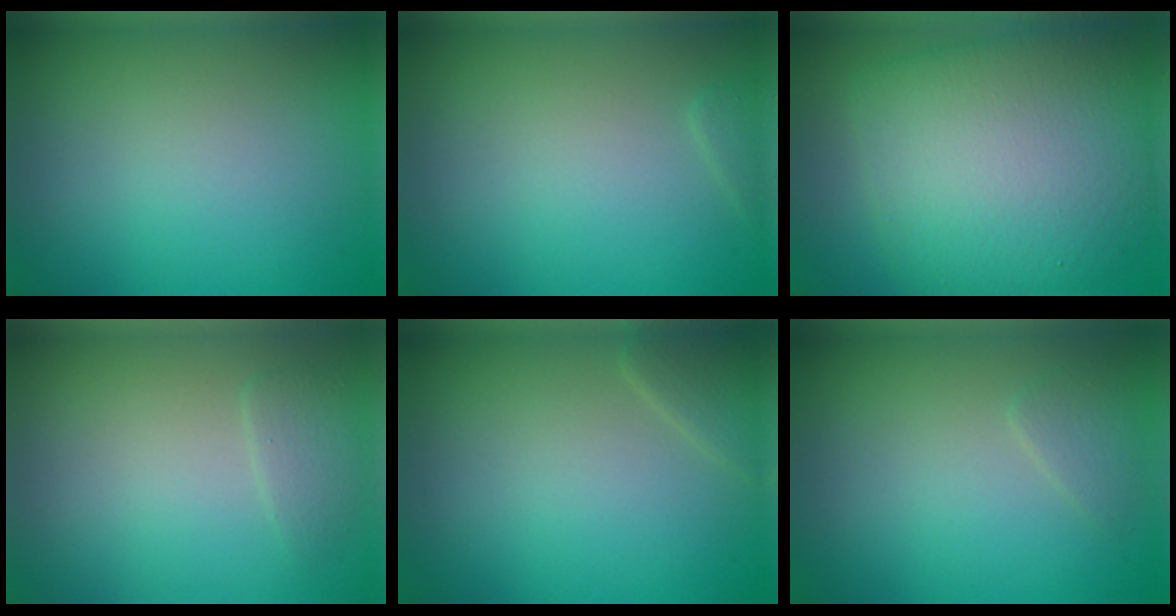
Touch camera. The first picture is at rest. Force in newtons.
{"total": 0.6, "press": 0.6, "slide": 0.1}
{"total": 11.4, "press": 11.4, "slide": 0.4}
{"total": 1.4, "press": 1.4, "slide": 0.1}
{"total": 1.5, "press": 1.5, "slide": 0.1}
{"total": 1.3, "press": 1.3, "slide": 0.0}